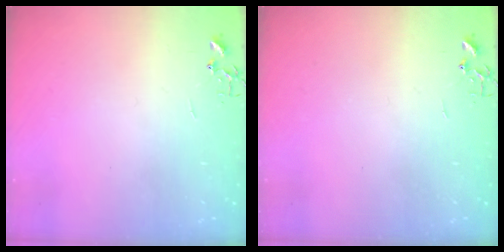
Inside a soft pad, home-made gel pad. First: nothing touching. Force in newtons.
{"total": 0.0}